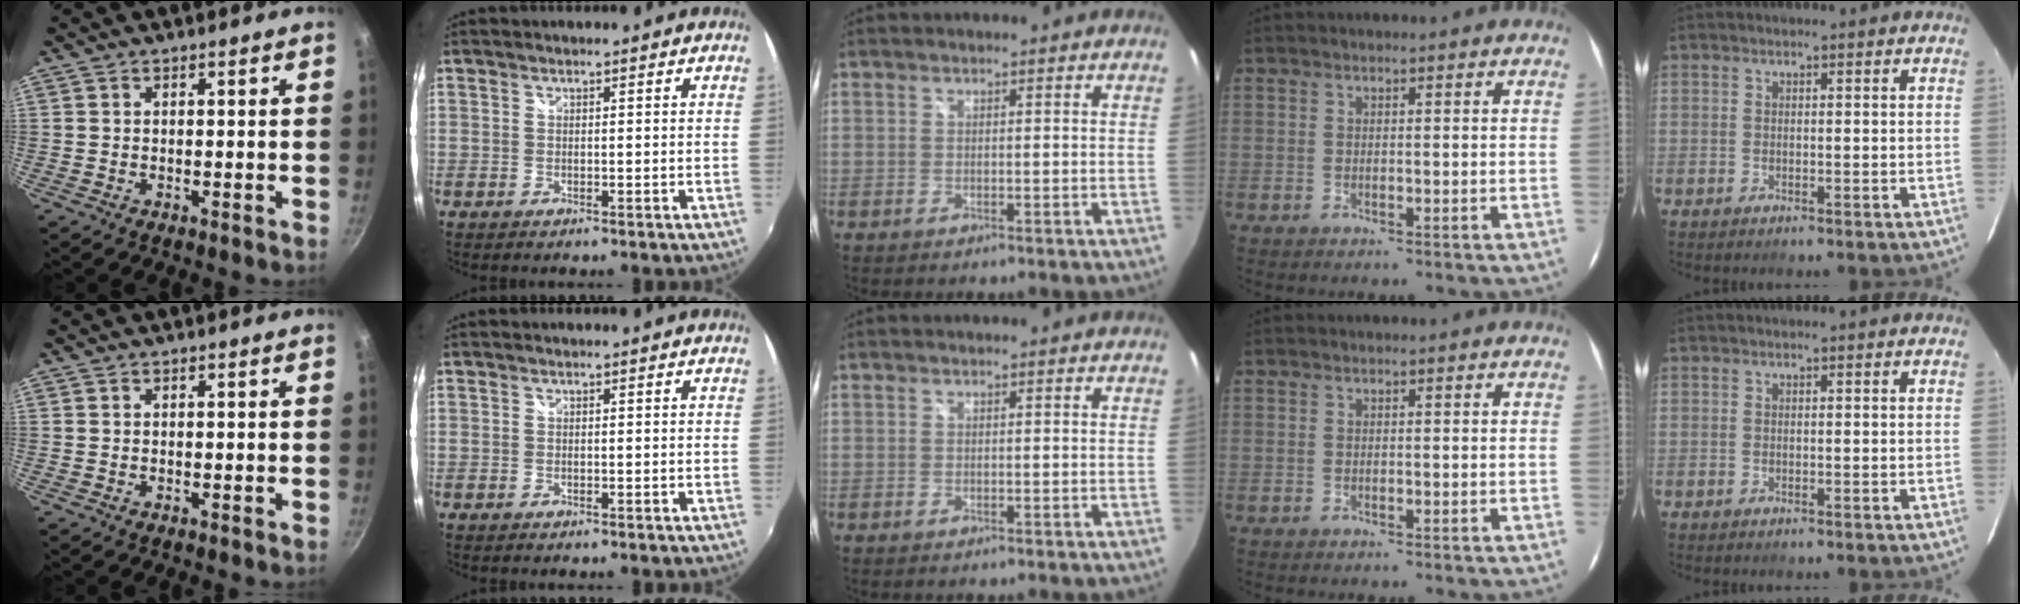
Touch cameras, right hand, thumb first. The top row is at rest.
{}